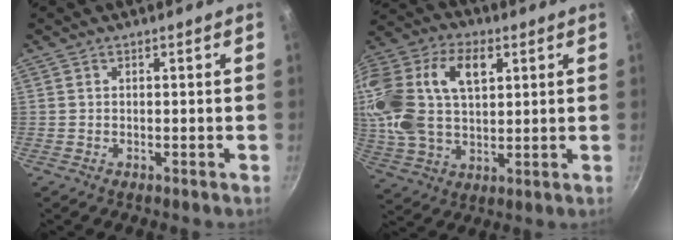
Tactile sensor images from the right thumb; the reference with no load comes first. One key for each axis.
{"total": 21.6, "fx": 5.9, "fy": 13.4, "fz": 15.8, "tx": -0.324, "ty": 0.010, "tz": 0.106}